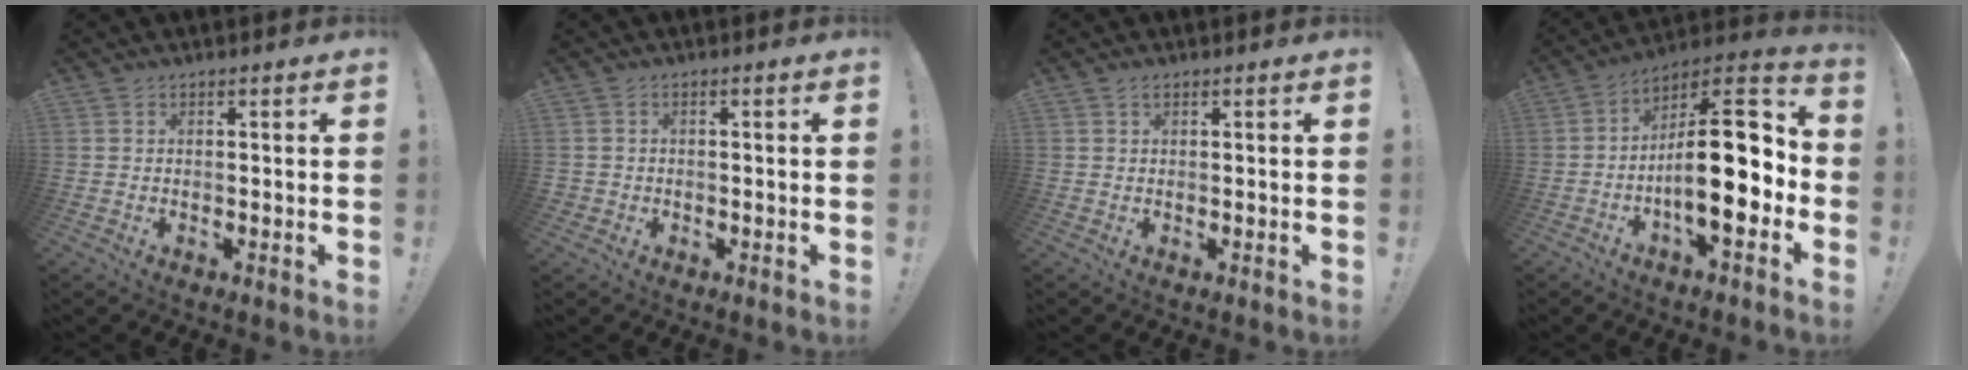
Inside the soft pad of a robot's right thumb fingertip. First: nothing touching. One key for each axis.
{"total": 1.3, "fx": -0.3, "fy": 1.2, "fz": 0.4, "tx": -0.011, "ty": 0.005, "tz": -0.004}
{"total": 0.8, "fx": 0.5, "fy": 0.3, "fz": 0.6, "tx": -0.009, "ty": 0.001, "tz": 0.008}
{"total": 21.1, "fx": -2.9, "fy": 7.9, "fz": 19.3, "tx": -0.301, "ty": 0.010, "tz": -0.046}